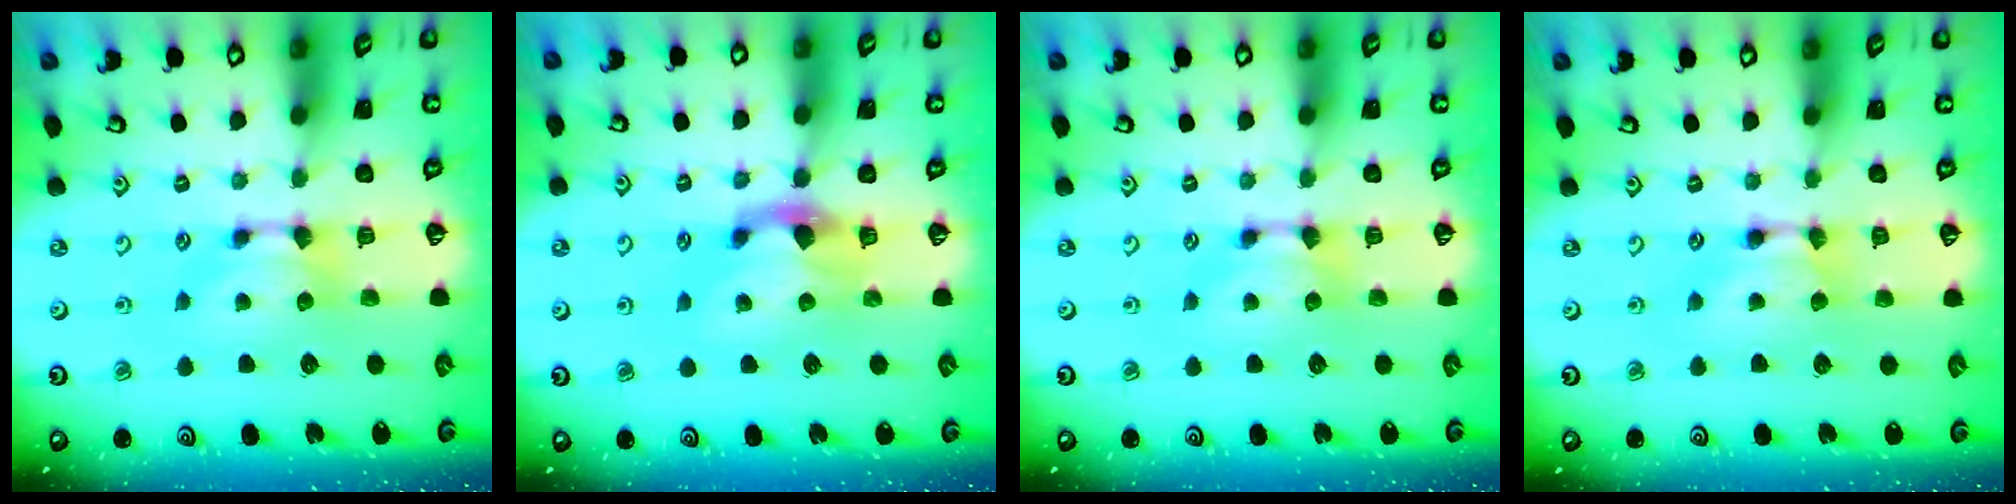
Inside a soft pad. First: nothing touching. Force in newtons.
{"total": 1.9, "press": 1.3, "slide": 1.4}
{"total": 0.0}
{"total": 1.7, "press": 1.7, "slide": 0.2}